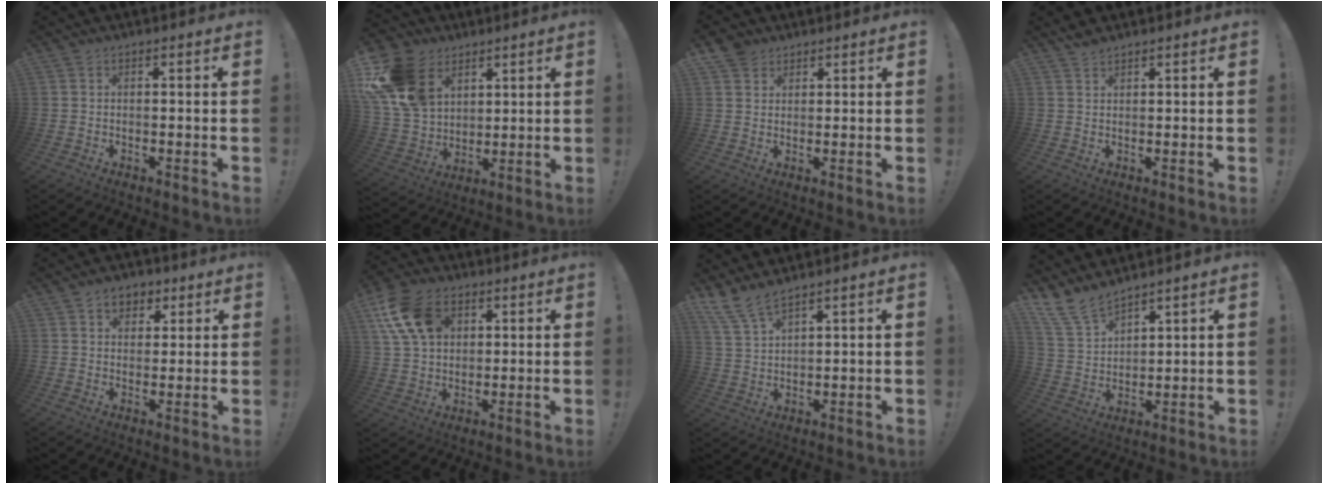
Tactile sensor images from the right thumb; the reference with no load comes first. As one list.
[{"total": 18.5, "force": [8.4, 13.4, 9.6], "torque": [-0.193, -0.037, 0.163]}, {"total": 4.2, "force": [3.0, 2.9, 0.8], "torque": [-0.014, -0.014, 0.057]}, {"total": 2.1, "force": [1.8, 0.6, 0.7], "torque": [-0.012, -0.008, 0.034]}, {"total": 6.4, "force": [3.0, 5.1, 2.4], "torque": [-0.028, -0.009, 0.056]}, {"total": 15.3, "force": [6.1, 11.1, 8.7], "torque": [-0.156, -0.016, 0.122]}, {"total": 6.5, "force": [5.6, 1.4, 3.0], "torque": [-0.079, -0.024, 0.110]}, {"total": 10.4, "force": [9.0, 4.1, 3.2], "torque": [-0.076, -0.057, 0.177]}]